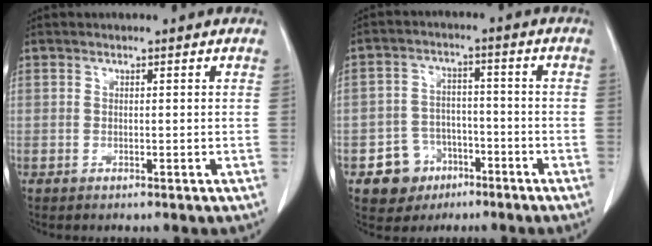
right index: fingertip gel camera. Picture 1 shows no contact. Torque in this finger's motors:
{"motor_torque": [-0.09, 0.13, -0.44, -0.21]}